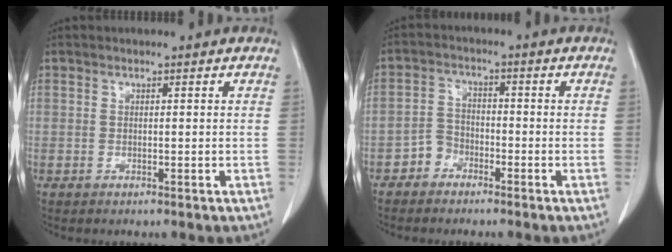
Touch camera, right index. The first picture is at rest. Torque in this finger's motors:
{"motor_torque": [-0.10, -0.05, -0.19, -0.06]}